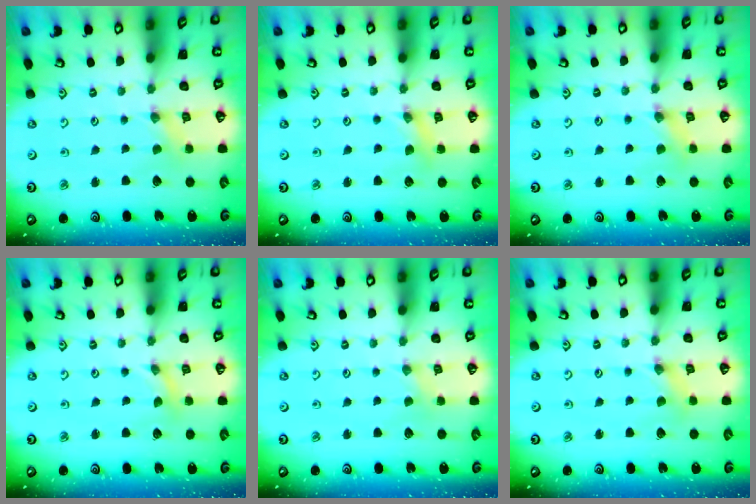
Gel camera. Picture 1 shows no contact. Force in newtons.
{"total": 2.5, "press": 2.4, "slide": 0.3}
{"total": 1.8, "press": 1.8, "slide": 0.3}
{"total": 0.0}
{"total": 0.0}
{"total": 0.8, "press": 0.7, "slide": 0.3}